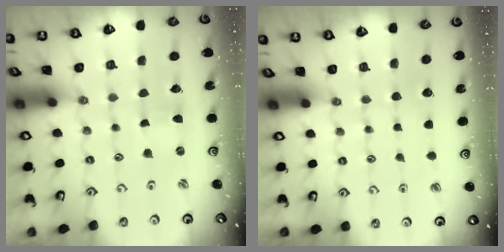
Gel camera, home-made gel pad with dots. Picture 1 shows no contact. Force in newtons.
{"total": 0.0}